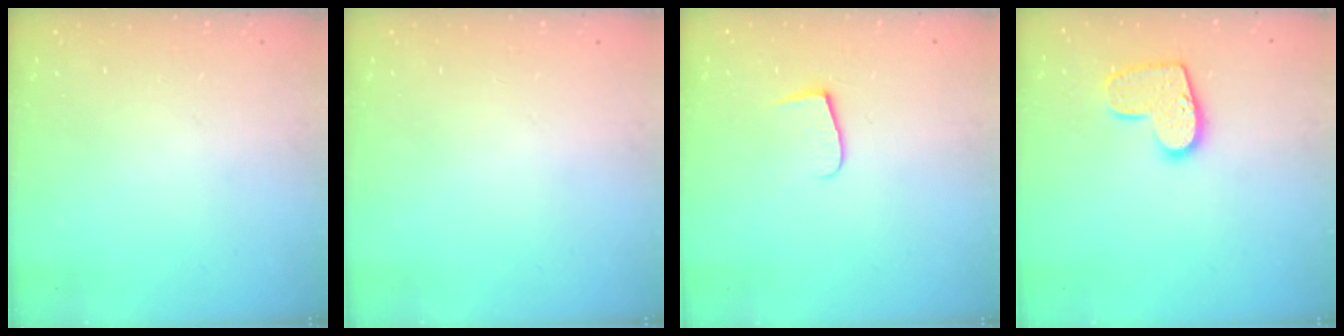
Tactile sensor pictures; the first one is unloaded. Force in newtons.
{"total": 0.0}
{"total": 4.8, "press": 4.8, "slide": 0.6}
{"total": 12.0, "press": 11.9, "slide": 0.7}